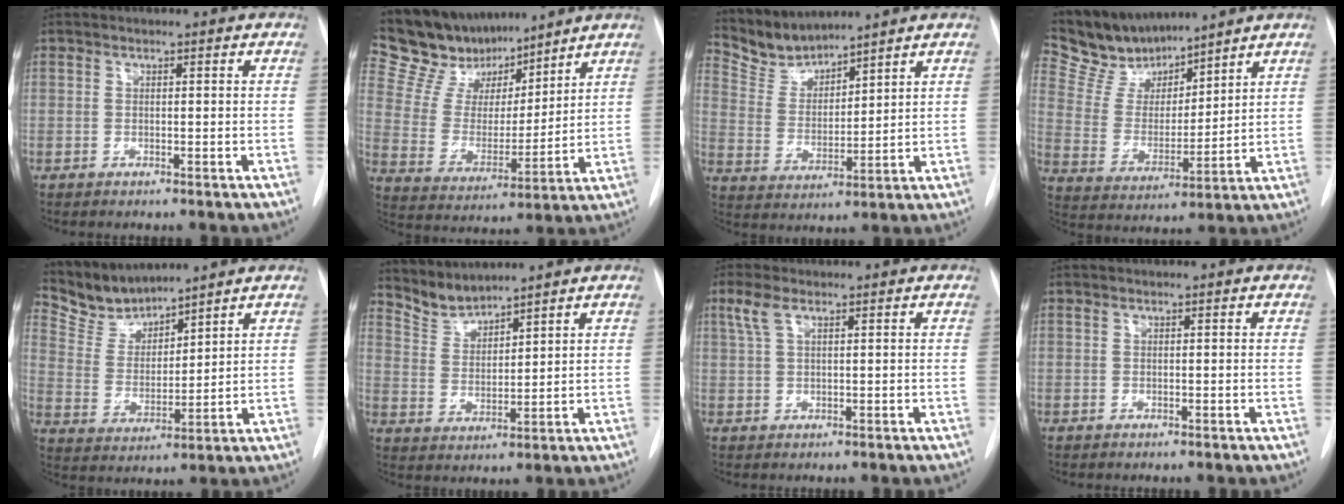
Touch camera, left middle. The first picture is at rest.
{"total": 15.1, "force": [13.4, 5.3, 4.3], "torque": [-0.079, 0.010, 0.254]}
{"total": 6.9, "force": [6.8, 0.8, 0.2], "torque": [-0.019, 0.002, 0.150]}
{"total": 11.1, "force": [10.4, 2.9, 2.5], "torque": [-0.064, 0.011, 0.211]}
{"total": 7.7, "force": [7.6, 1.2, 0.5], "torque": [-0.024, 0.003, 0.166]}
{"total": 4.9, "force": [4.9, 0.4, -0.1], "torque": [-0.006, 0.000, 0.107]}
{"total": 3.2, "force": [1.7, 1.0, 2.5], "torque": [-0.064, 0.016, 0.041]}
{"total": 0.0}